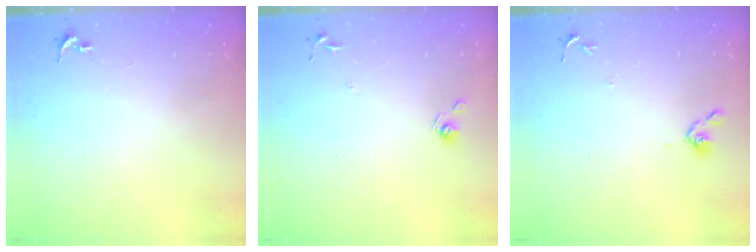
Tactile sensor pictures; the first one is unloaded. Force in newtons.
{"total": 6.5, "press": 6.4, "slide": 1.3}
{"total": 6.1, "press": 6.0, "slide": 0.6}